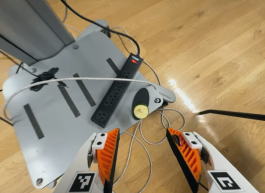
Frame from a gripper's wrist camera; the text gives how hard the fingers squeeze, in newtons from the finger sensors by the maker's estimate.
{"total": 0.0}